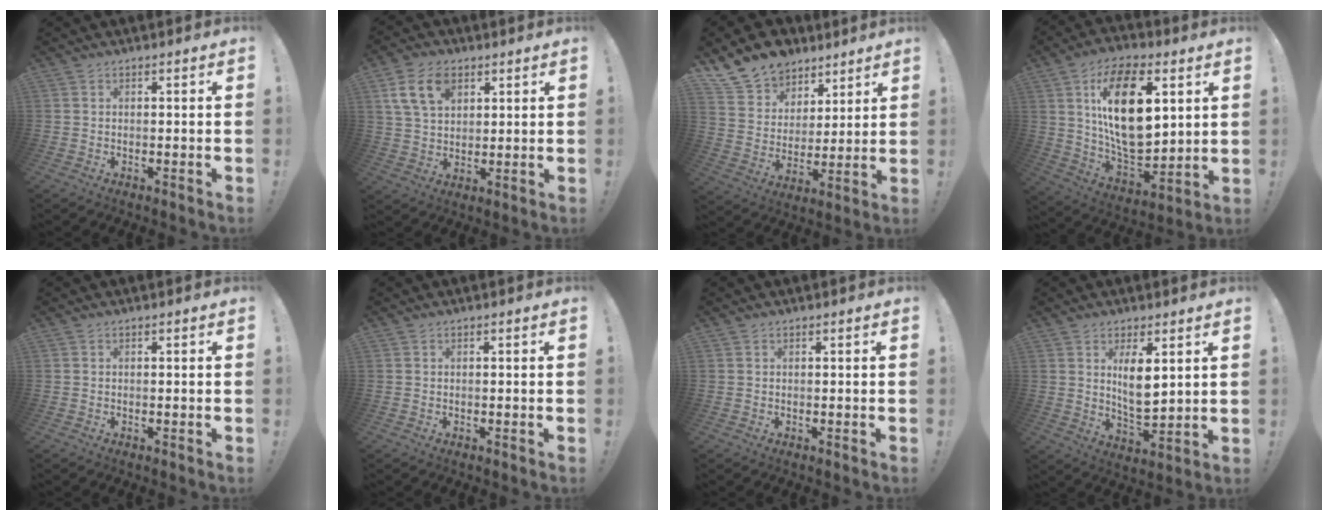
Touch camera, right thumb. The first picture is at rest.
{"total": 11.5, "force": [5.4, 7.6, 6.7], "torque": [-0.119, -0.010, 0.104]}
{"total": 12.6, "force": [9.1, 8.3, 2.5], "torque": [-0.052, -0.068, 0.177]}
{"total": 22.1, "force": [6.1, 12.2, 17.4], "torque": [-0.306, -0.019, 0.101]}
{"total": 0.0}
{"total": 0.0}
{"total": 0.0}
{"total": 8.3, "force": [3.8, 3.4, 6.5], "torque": [-0.103, -0.032, 0.066]}